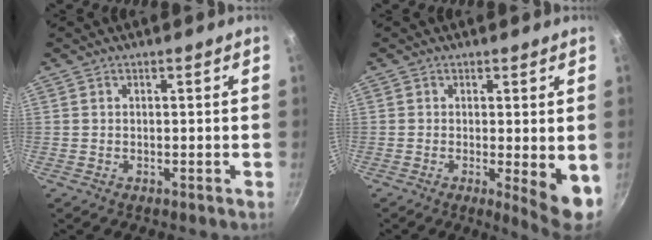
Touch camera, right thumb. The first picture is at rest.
{"total": 6.5, "force": [-0.6, 1.6, 6.2], "torque": [-0.075, -0.015, -0.004]}